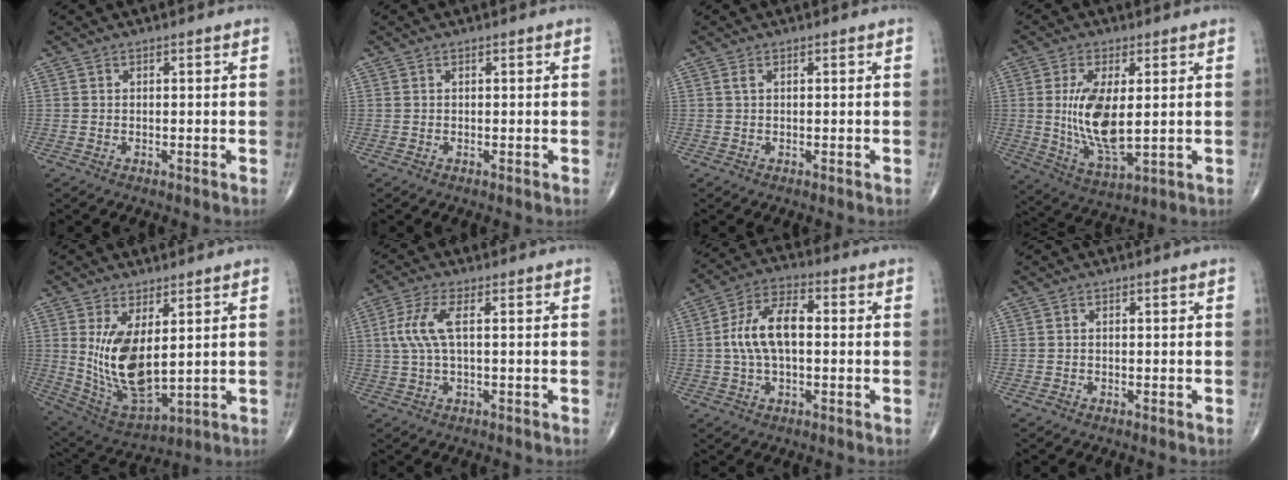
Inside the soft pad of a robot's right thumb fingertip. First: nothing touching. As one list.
[{"total": 0.0}, {"total": 0.6, "force": [0.2, 0.2, 0.5], "torque": [-0.017, 0.004, 0.003]}, {"total": 12.4, "force": [1.0, 5.2, 11.2], "torque": [-0.212, -0.023, 0.029]}, {"total": 13.4, "force": [2.4, 6.2, 11.6], "torque": [-0.212, -0.028, 0.069]}, {"total": 5.9, "force": [0.8, 1.6, 5.6], "torque": [-0.152, 0.013, 0.016]}, {"total": 10.6, "force": [0.2, 5.5, 9.1], "torque": [-0.178, 0.026, -0.002]}, {"total": 0.5, "force": [-0.4, 0.4, 0.1], "torque": [-0.001, 0.001, -0.010]}]